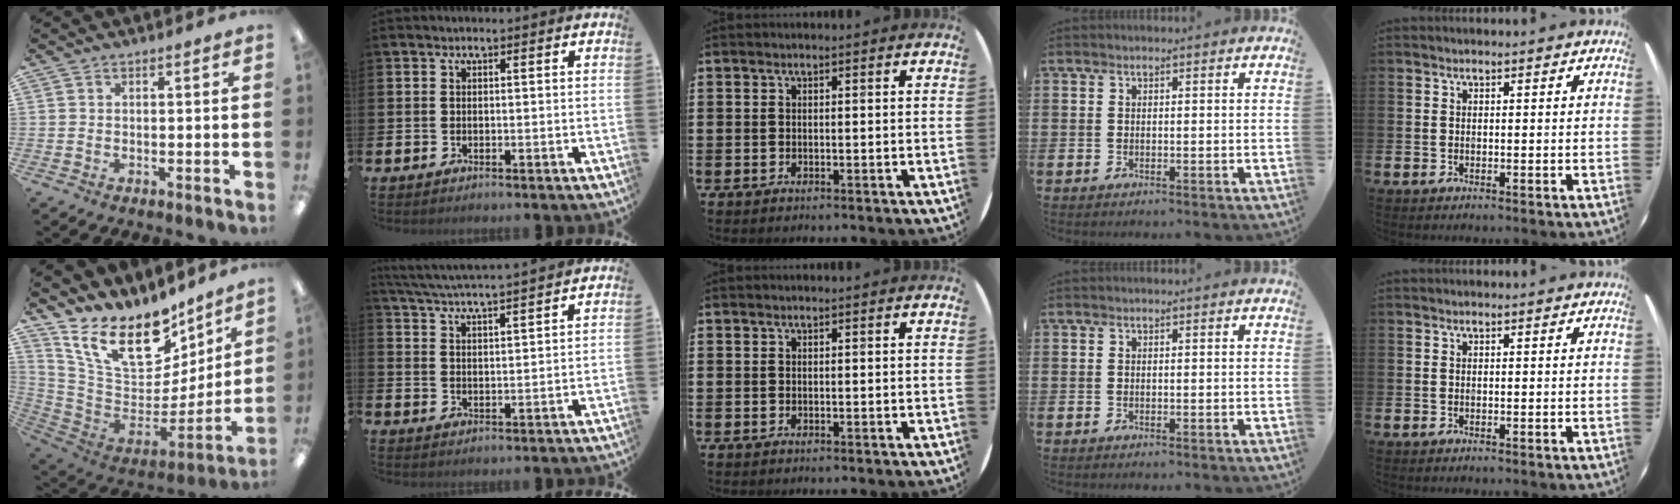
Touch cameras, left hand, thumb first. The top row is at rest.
{"thumb": {"total": 20.7, "force": [13.9, 9.6, 12.0], "torque": [-0.220, -0.101, 0.248]}, "index": {"total": 5.3, "force": [5.2, -0.5, 1.1], "torque": [-0.044, -0.036, 0.090]}}